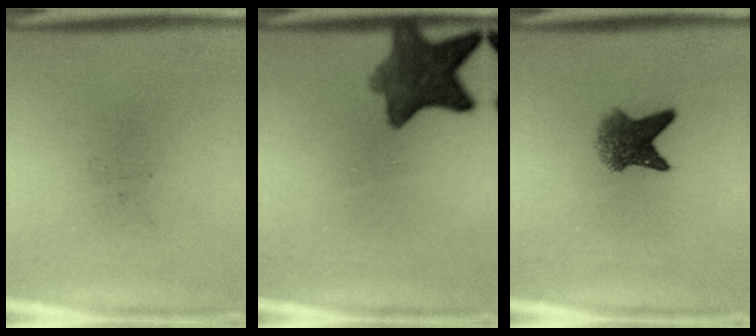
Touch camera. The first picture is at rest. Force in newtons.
{"total": 8.6}
{"total": 4.9}